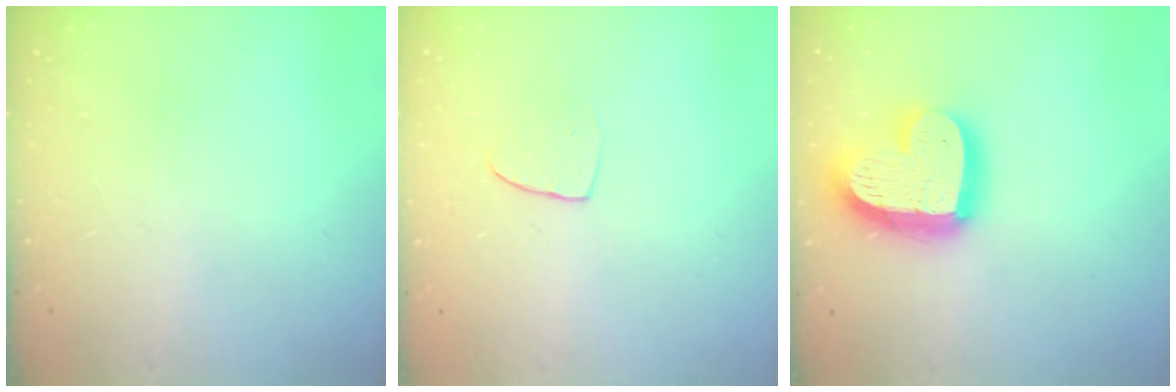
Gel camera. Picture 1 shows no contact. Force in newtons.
{"total": 5.8, "press": 5.7, "slide": 0.4}
{"total": 19.1, "press": 19.0, "slide": 2.0}